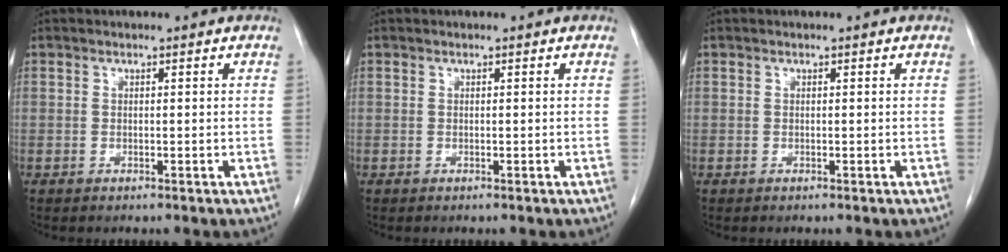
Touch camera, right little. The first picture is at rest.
{"total": 0.0}
{"total": 0.0}